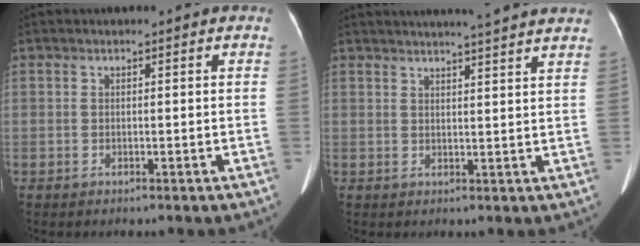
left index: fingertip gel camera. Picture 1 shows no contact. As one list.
[{"total": 12.9, "force": [11.6, -0.4, 5.5], "torque": [-0.082, 0.004, 0.133]}]